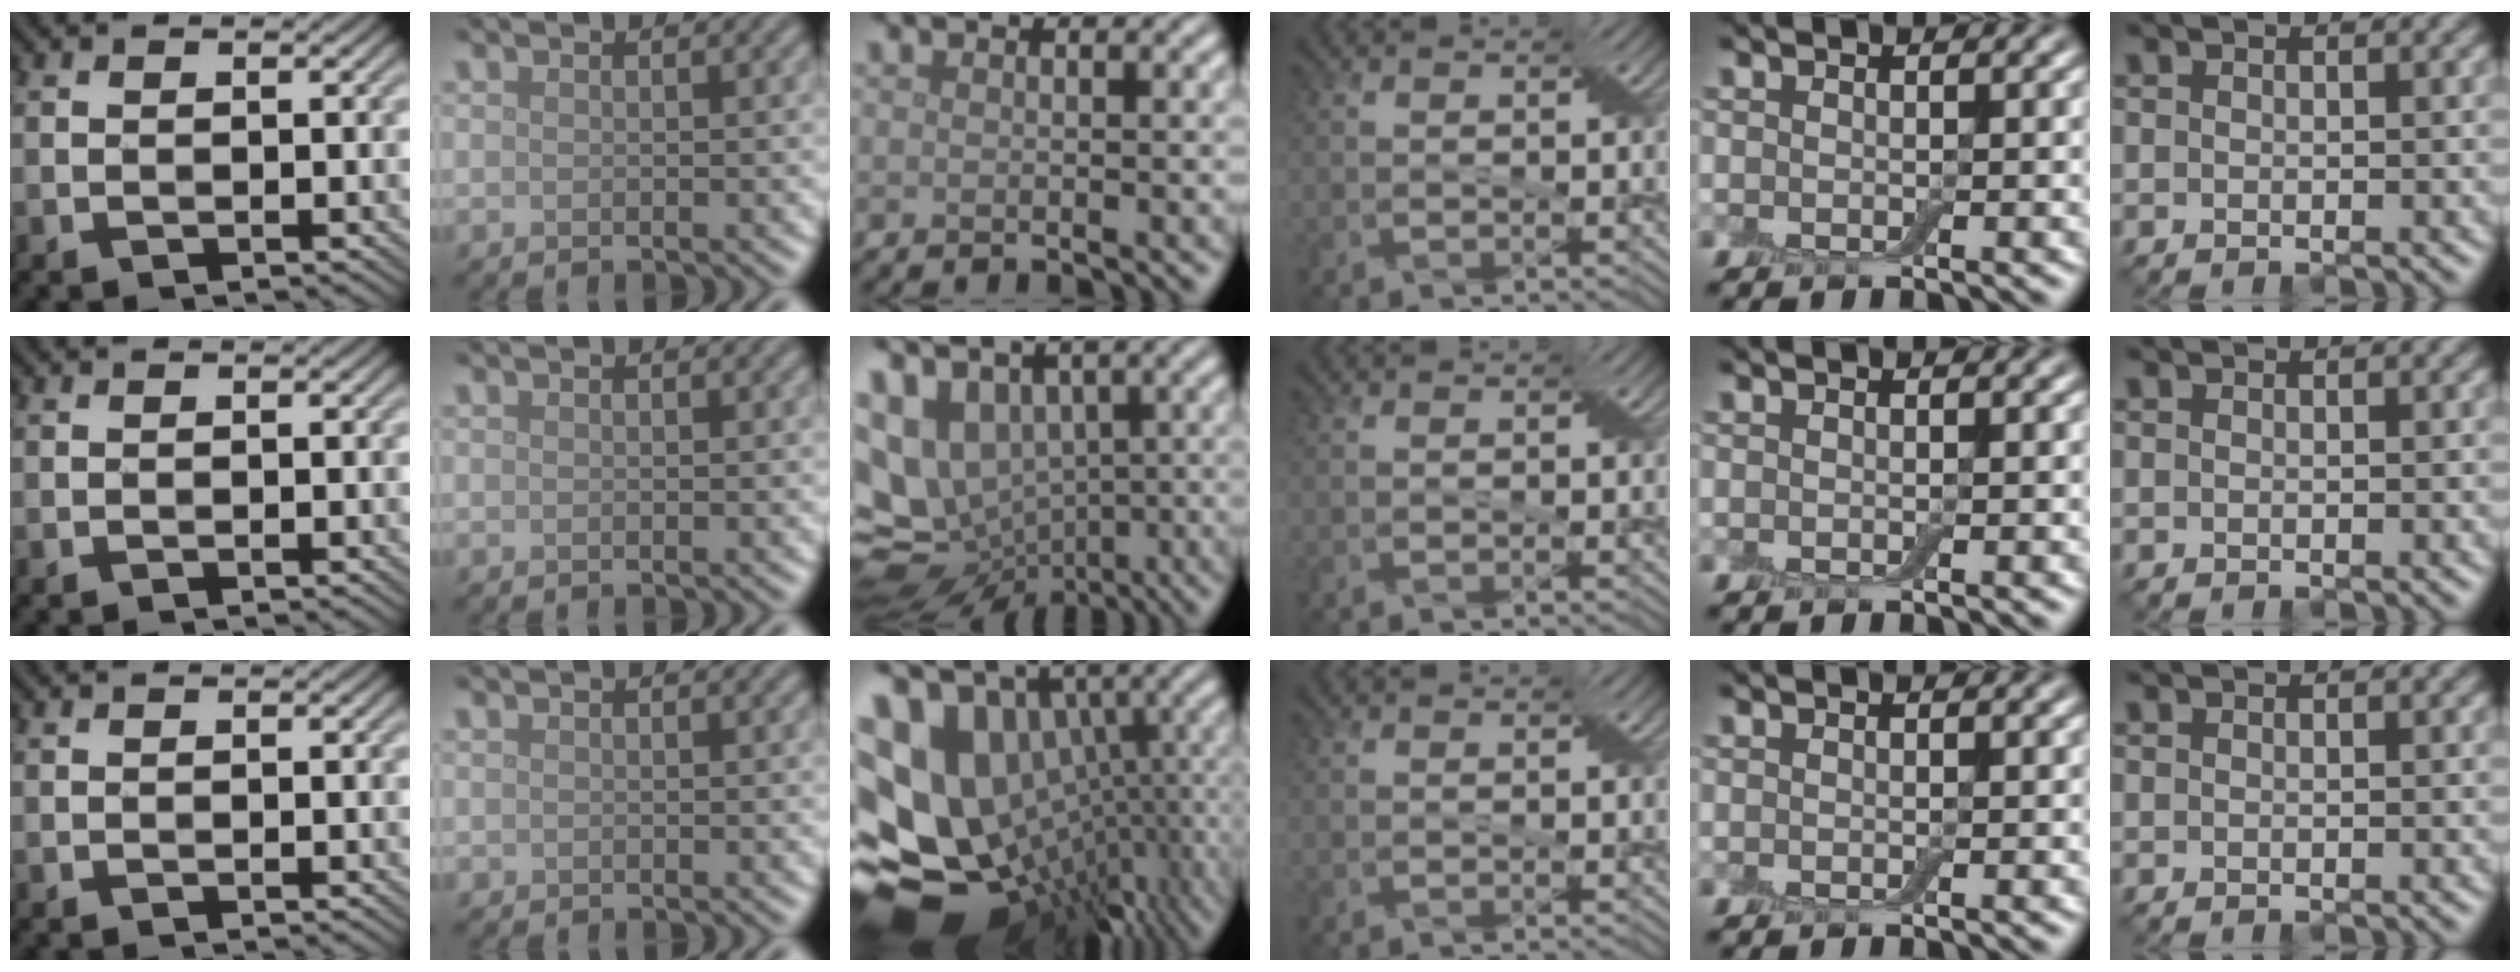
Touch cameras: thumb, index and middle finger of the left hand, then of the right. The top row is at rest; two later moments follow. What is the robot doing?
{"motion": "press", "object": "electronic device side button"}